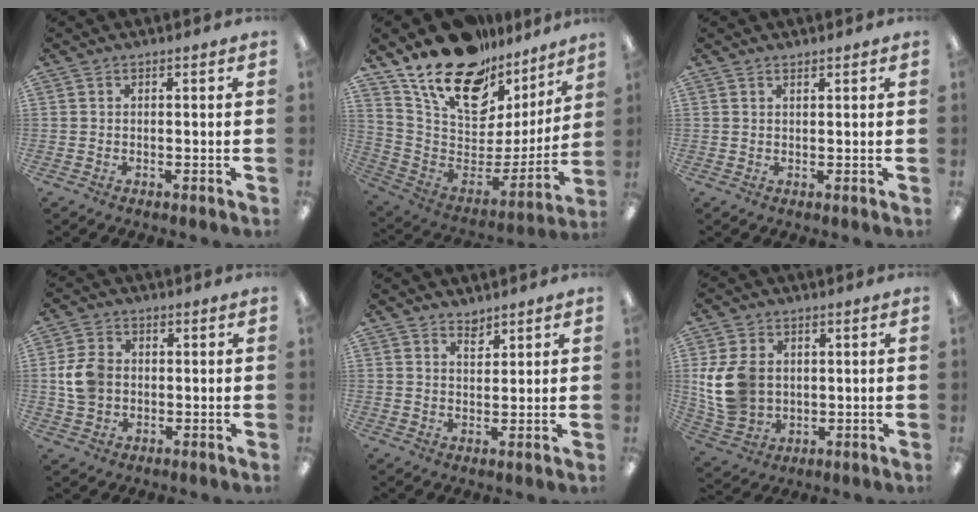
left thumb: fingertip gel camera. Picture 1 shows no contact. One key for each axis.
{"total": 21.1, "fx": 15.6, "fy": 10.4, "fz": 9.7, "tx": -0.166, "ty": -0.112, "tz": 0.280}
{"total": 0.8, "fx": 0.8, "fy": 0.2, "fz": 0.2, "tx": -0.004, "ty": -0.001, "tz": 0.015}
{"total": 7.9, "fx": 0.2, "fy": 6.3, "fz": 4.8, "tx": -0.104, "ty": 0.009, "tz": 0.004}
{"total": 3.0, "fx": 2.6, "fy": 1.2, "fz": 0.6, "tx": 0.001, "ty": -0.019, "tz": 0.046}
{"total": 12.1, "fx": 1.7, "fy": 9.5, "fz": 7.2, "tx": -0.162, "ty": 0.012, "tz": 0.034}